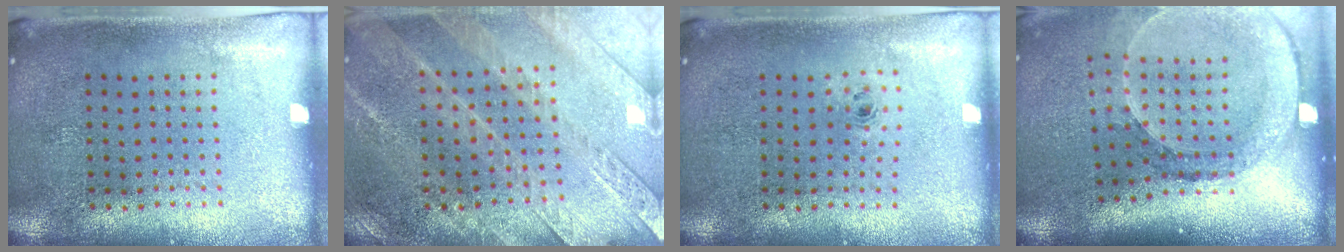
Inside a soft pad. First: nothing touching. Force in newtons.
{"total": 2.8, "press": 2.7, "slide": 0.6}
{"total": 0.6, "press": 0.3, "slide": 0.6}
{"total": 2.7, "press": 2.0, "slide": 1.8}